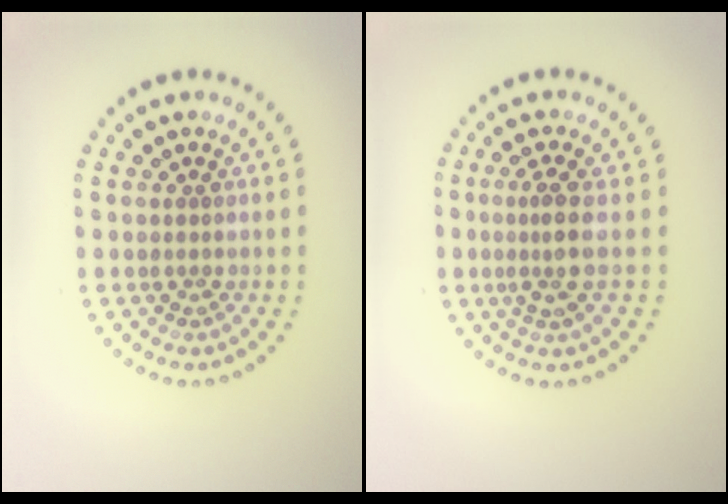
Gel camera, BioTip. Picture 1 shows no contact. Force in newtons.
{"total": 2.6, "press": 1.9, "slide": 1.9}